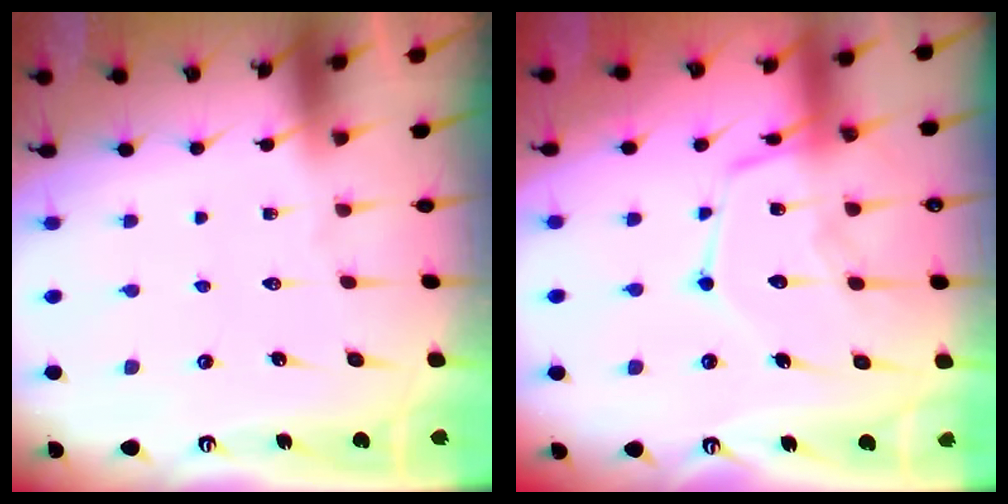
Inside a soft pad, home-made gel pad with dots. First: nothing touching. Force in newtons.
{"total": 16.0, "press": 16.0, "slide": 1.2}